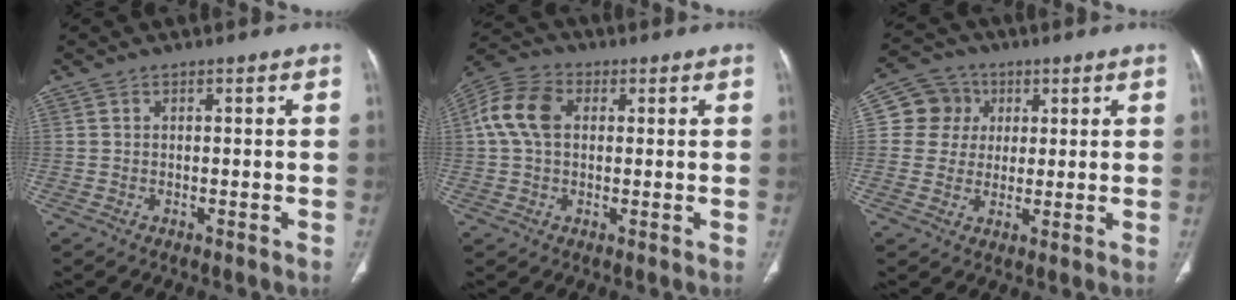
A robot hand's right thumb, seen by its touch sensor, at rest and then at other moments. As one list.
[{"total": 8.9, "force": [1.4, 6.1, 6.4], "torque": [-0.137, 0.024, 0.022]}, {"total": 7.7, "force": [1.7, 7.3, 1.4], "torque": [0.010, 0.004, 0.024]}]